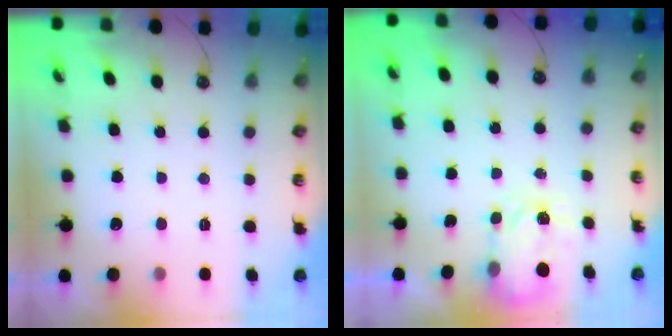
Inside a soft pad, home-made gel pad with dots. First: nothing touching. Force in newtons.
{"total": 3.6, "press": 3.5, "slide": 0.6}